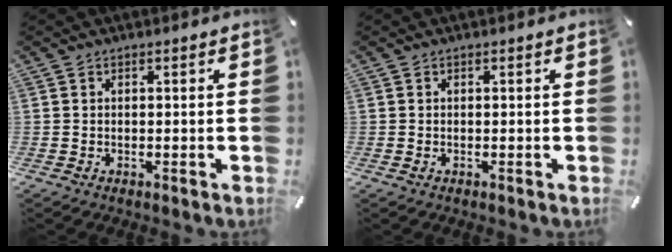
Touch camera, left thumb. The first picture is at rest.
{"total": 0.0}